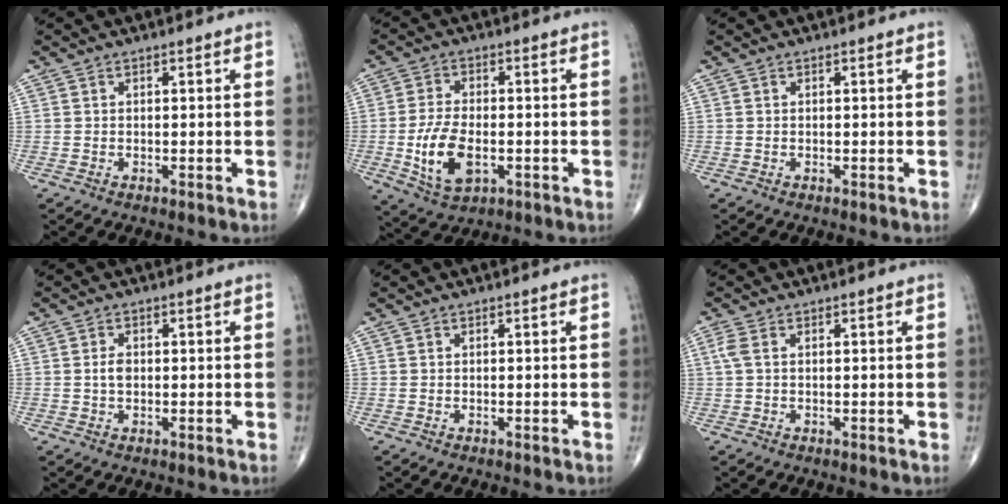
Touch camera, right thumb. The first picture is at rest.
{"total": 9.9, "force": [-2.3, 5.3, 8.0], "torque": [-0.153, 0.001, -0.036]}
{"total": 0.0}
{"total": 2.0, "force": [0.0, 1.3, 1.5], "torque": [-0.029, 0.001, -0.002]}
{"total": 0.0}
{"total": 2.0, "force": [0.5, 0.9, 1.7], "torque": [-0.049, 0.012, 0.013]}